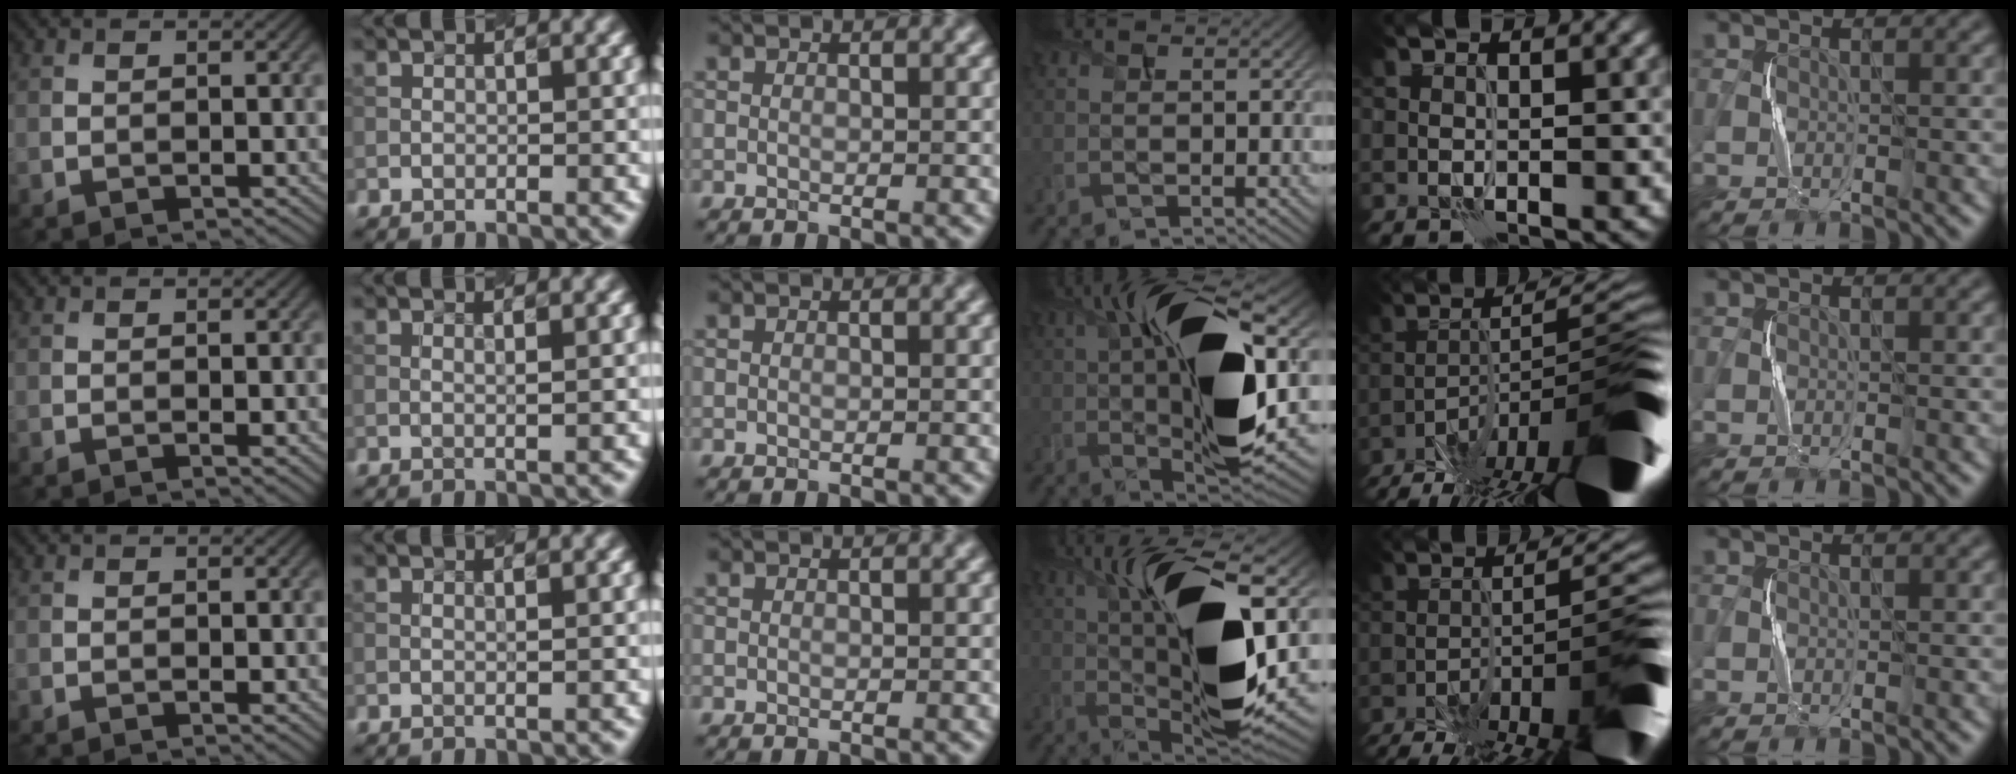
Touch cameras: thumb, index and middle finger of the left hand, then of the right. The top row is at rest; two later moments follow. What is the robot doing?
{"motion": "squeeze", "object": "paper clamp"}